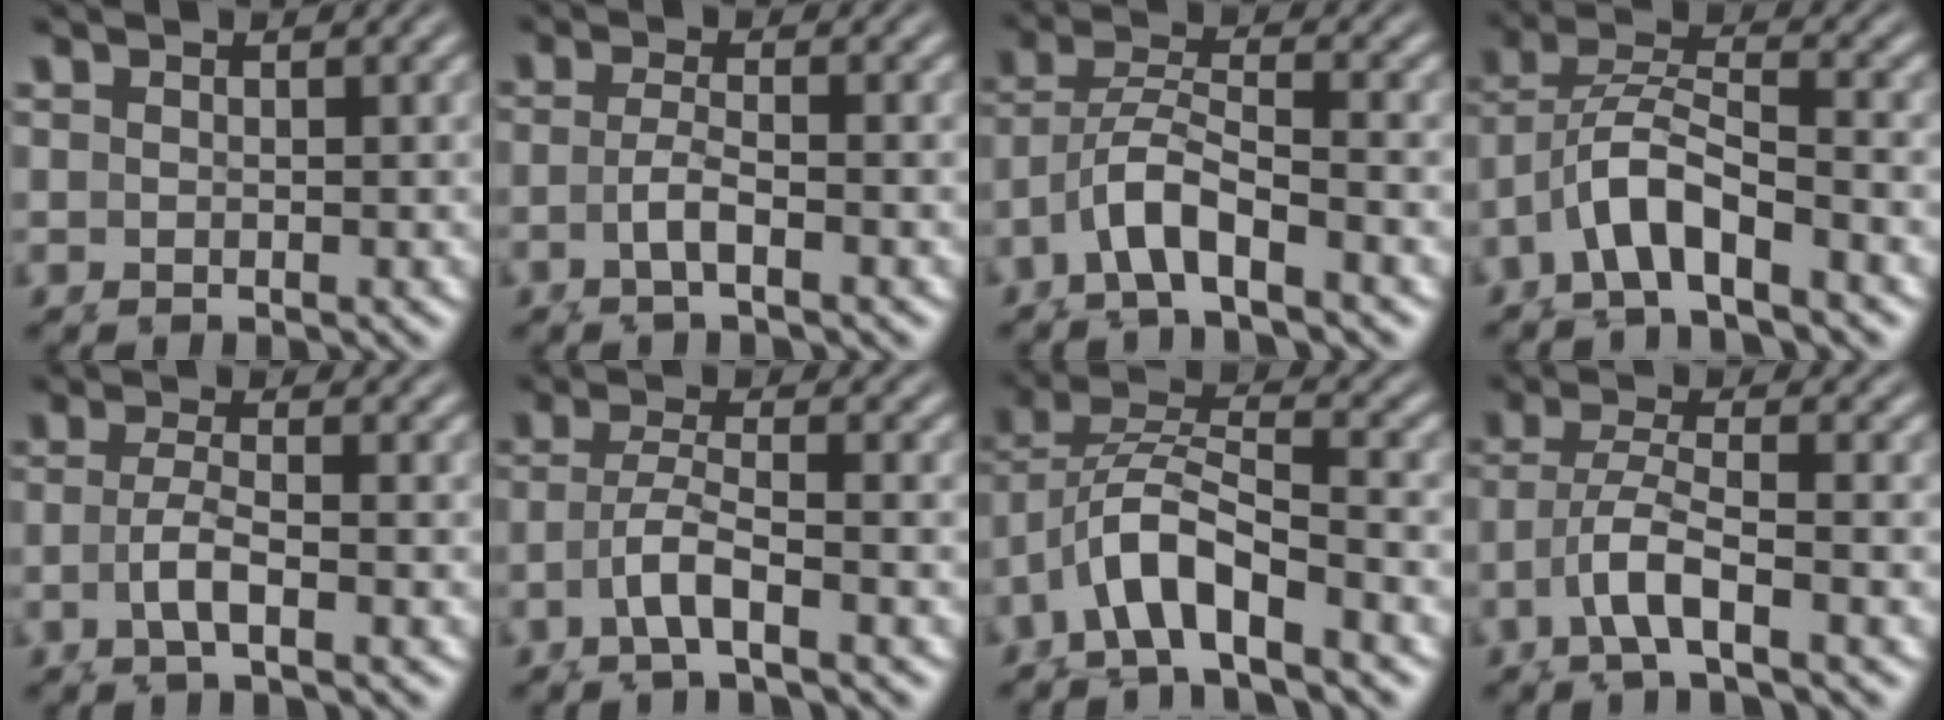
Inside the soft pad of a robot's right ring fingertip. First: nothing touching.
{"total": 2.4, "force": [-1.0, 0.1, 2.2], "torque": [-0.047, -0.012, -0.012]}
{"total": 4.7, "force": [-0.9, 3.1, 3.4], "torque": [-0.095, -0.013, -0.014]}
{"total": 6.3, "force": [-0.5, 4.8, 4.1], "torque": [-0.107, -0.007, -0.015]}
{"total": 2.9, "force": [-1.0, 0.6, 2.7], "torque": [-0.060, -0.014, -0.009]}
{"total": 3.3, "force": [-1.2, 1.2, 2.9], "torque": [-0.073, -0.017, -0.011]}
{"total": 7.4, "force": [-0.5, 5.7, 4.7], "torque": [-0.117, -0.005, -0.014]}
{"total": 3.6, "force": [-1.0, 1.3, 3.1], "torque": [-0.087, -0.019, -0.006]}